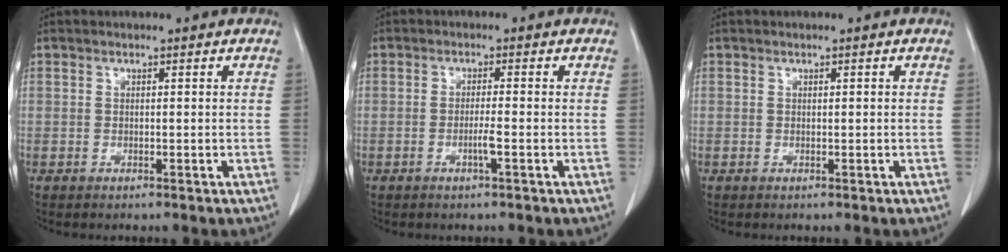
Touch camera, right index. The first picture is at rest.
{"total": 2.2, "force": [-0.8, -0.3, 2.0], "torque": [-0.039, -0.002, -0.016]}
{"total": 0.0}